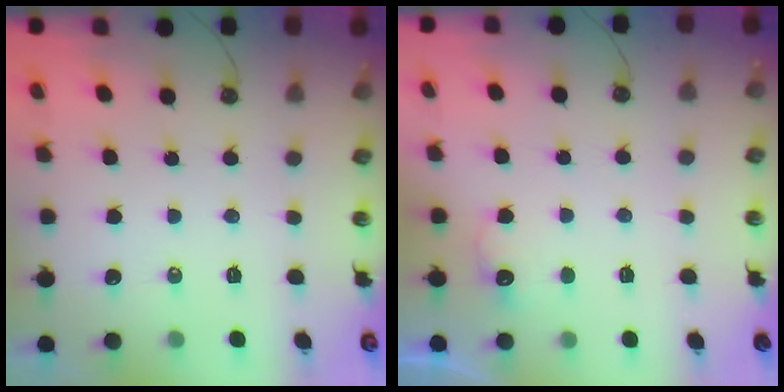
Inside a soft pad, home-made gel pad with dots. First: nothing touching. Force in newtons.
{"total": 5.2, "press": 5.0, "slide": 1.2}